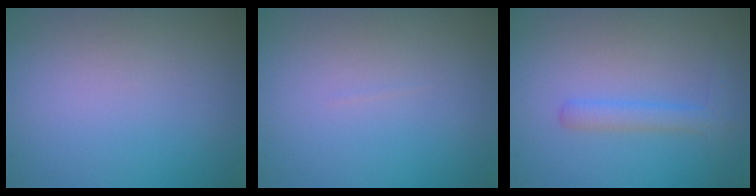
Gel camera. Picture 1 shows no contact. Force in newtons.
{"total": 0.0}
{"total": 1.9, "press": 1.9, "slide": 0.2}